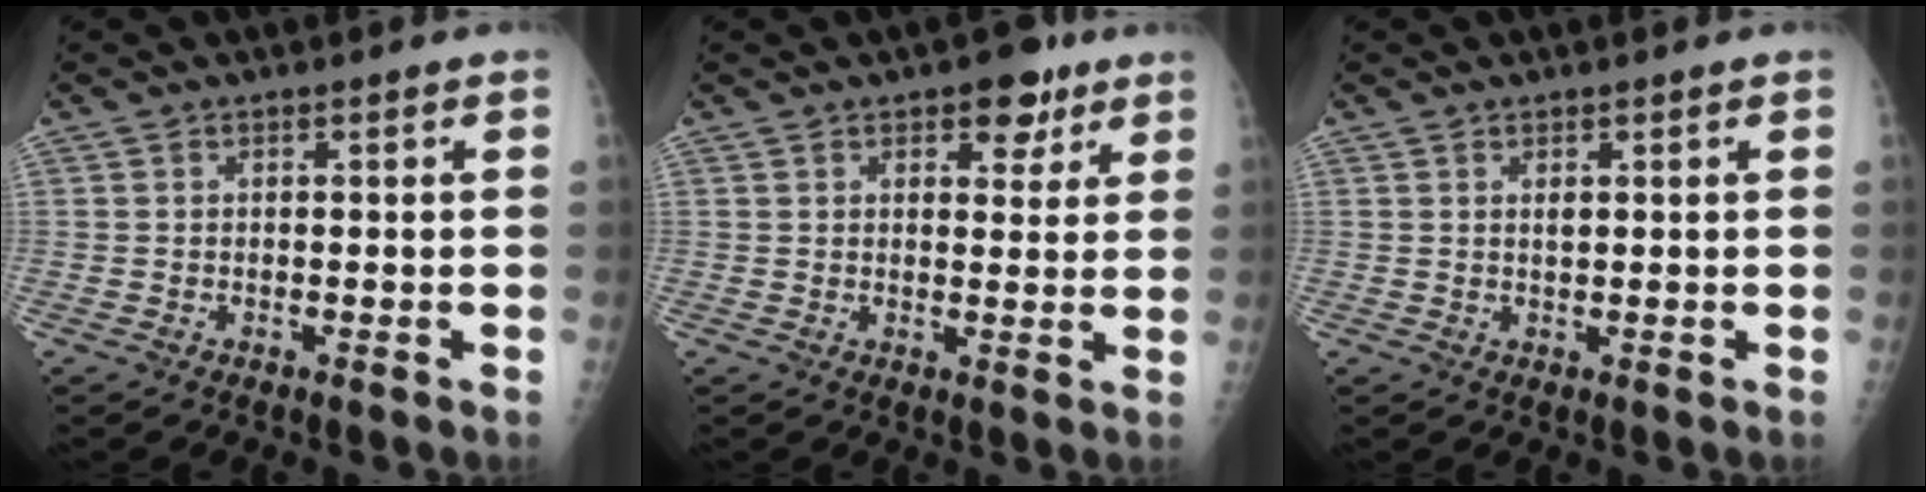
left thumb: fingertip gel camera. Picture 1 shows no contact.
{"total": 5.9, "force": [3.6, 3.4, 3.4], "torque": [-0.013, -0.014, 0.045]}
{"total": 0.8, "force": [0.4, 0.4, 0.6], "torque": [-0.009, -0.004, 0.009]}